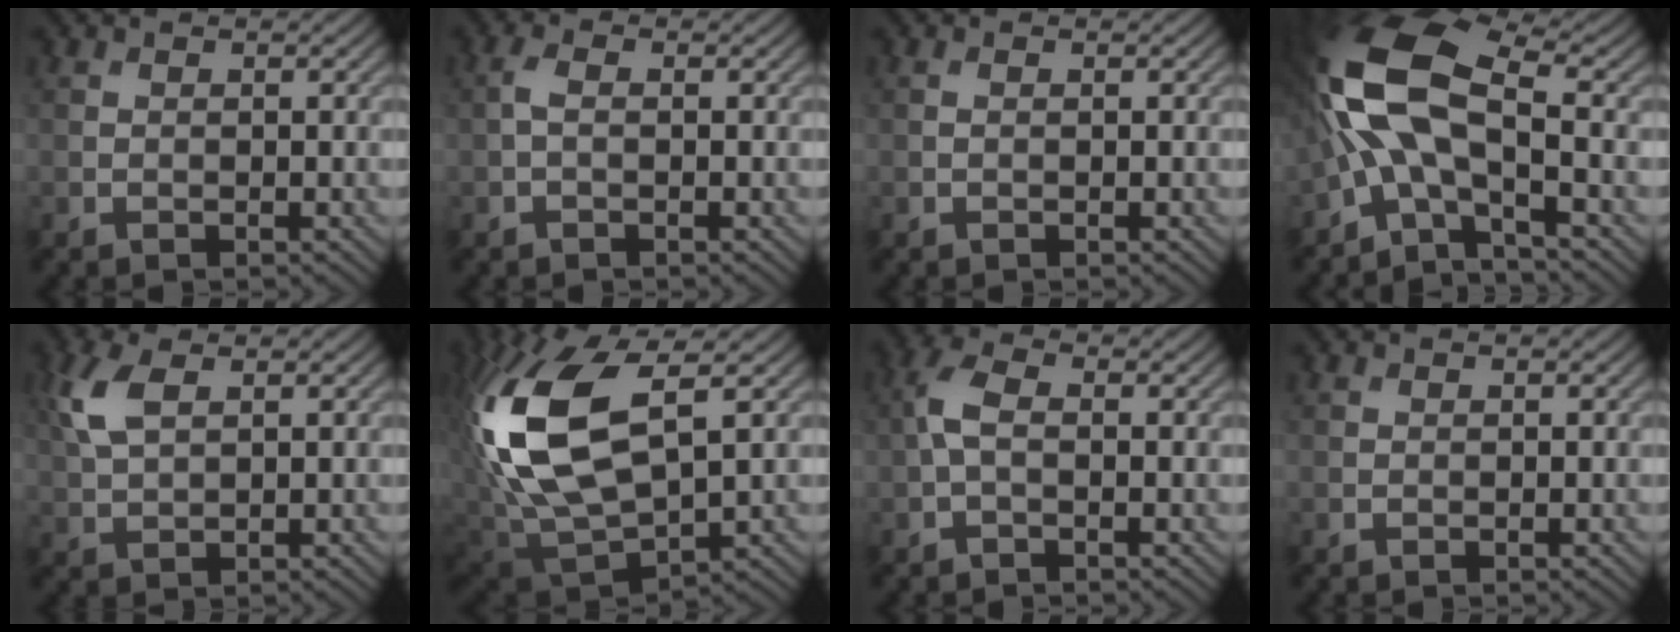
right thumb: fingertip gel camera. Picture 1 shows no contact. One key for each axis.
{"total": 1.5, "fx": -0.2, "fy": 0.7, "fz": 1.3, "tx": -0.036, "ty": 0.005, "tz": -0.007}
{"total": 0.0}
{"total": 12.7, "fx": -1.0, "fy": 5.3, "fz": 11.6, "tx": -0.261, "ty": 0.016, "tz": -0.041}
{"total": 5.0, "fx": 2.1, "fy": 2.5, "fz": 3.9, "tx": -0.109, "ty": 0.009, "tz": 0.043}
{"total": 15.6, "fx": 3.5, "fy": 8.4, "fz": 12.6, "tx": -0.317, "ty": 0.003, "tz": 0.076}
{"total": 3.4, "fx": -0.1, "fy": 1.7, "fz": 2.9, "tx": -0.073, "ty": 0.011, "tz": -0.010}
{"total": 0.0}